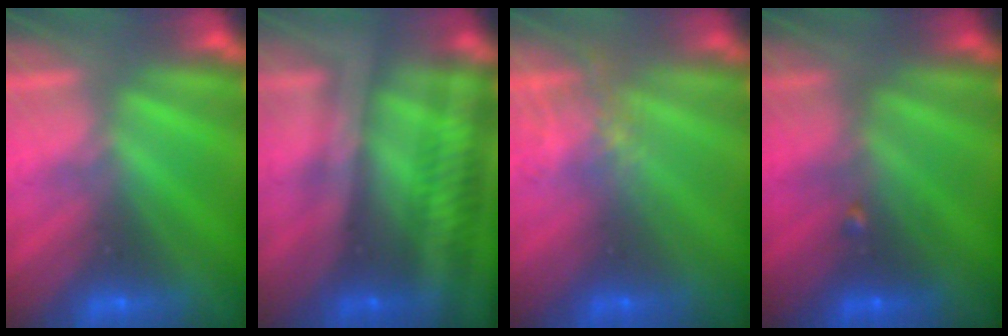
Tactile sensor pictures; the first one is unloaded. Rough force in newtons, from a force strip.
{"total": 2.4}
{"total": 4.4}
{"total": 1.9}